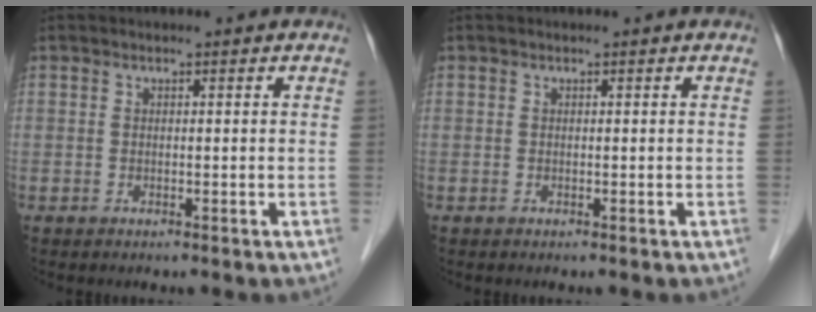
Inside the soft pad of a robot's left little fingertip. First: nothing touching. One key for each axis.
{"total": 0.0}